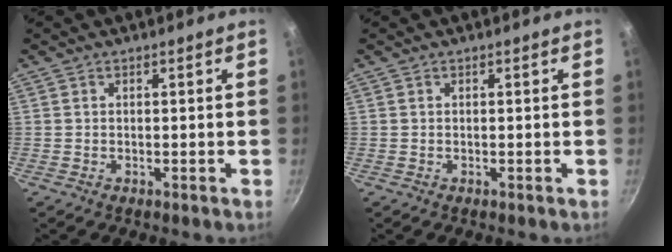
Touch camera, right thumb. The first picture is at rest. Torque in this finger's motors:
{"motor_torque": [0.00, 0.00, 0.02, 0.01, 0.00]}